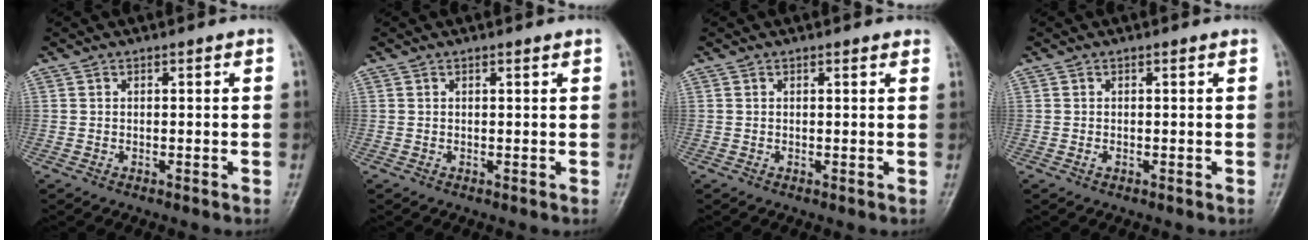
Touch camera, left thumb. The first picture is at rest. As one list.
[{"total": 0.6, "force": [0.4, 0.0, 0.3], "torque": [-0.008, -0.001, 0.007]}, {"total": 1.0, "force": [0.8, 0.2, 0.5], "torque": [-0.004, 0.001, 0.009]}, {"total": 0.6, "force": [0.0, 0.2, 0.5], "torque": [-0.011, 0.002, 0.000]}]